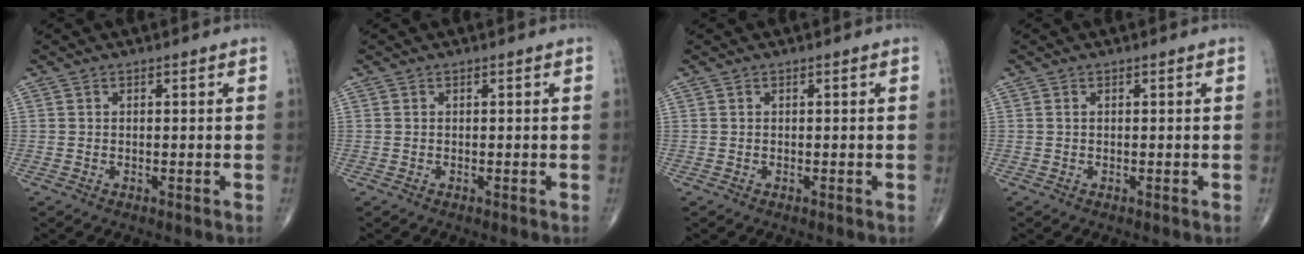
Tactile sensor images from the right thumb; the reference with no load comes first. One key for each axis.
{"total": 0.0}
{"total": 0.0}
{"total": 0.0}